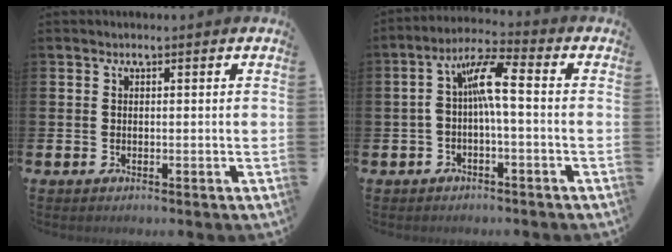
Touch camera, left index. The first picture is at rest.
{"total": 7.1, "force": [0.5, 2.1, 6.7], "torque": [-0.140, 0.009, 0.002]}